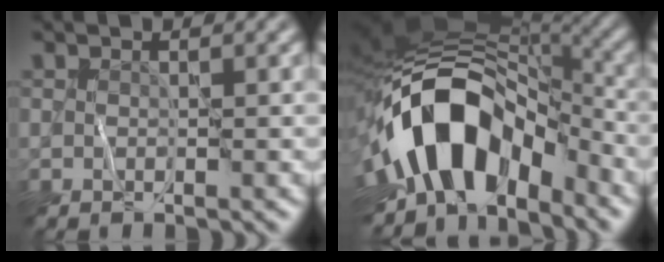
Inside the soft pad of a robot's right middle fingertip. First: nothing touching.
{"total": 13.6, "force": [-5.0, 8.0, 9.8], "torque": [-0.163, 0.011, -0.093]}